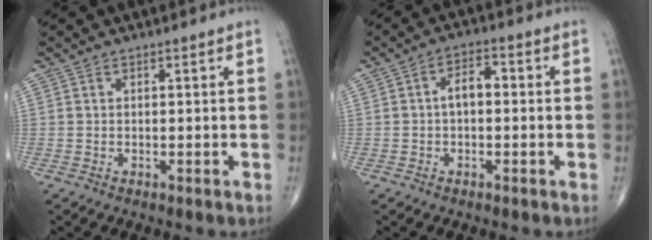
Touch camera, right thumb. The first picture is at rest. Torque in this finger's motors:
{"motor_torque": [0.50, 0.45, 0.71, -0.02, 0.01]}